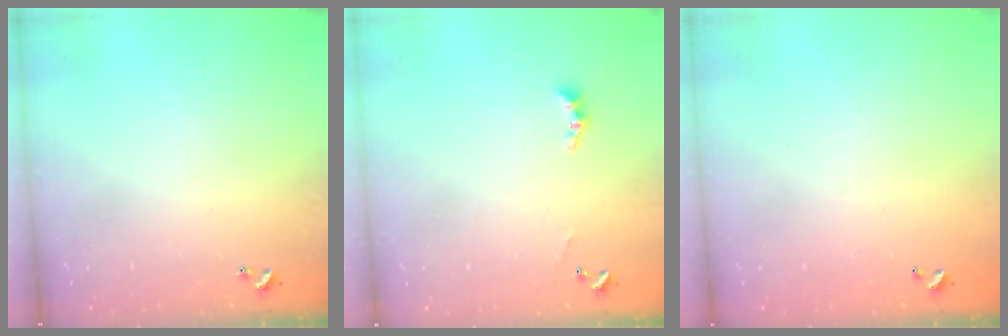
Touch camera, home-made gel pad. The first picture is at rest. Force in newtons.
{"total": 2.1, "press": 2.0, "slide": 0.6}
{"total": 2.9, "press": 2.9, "slide": 0.1}